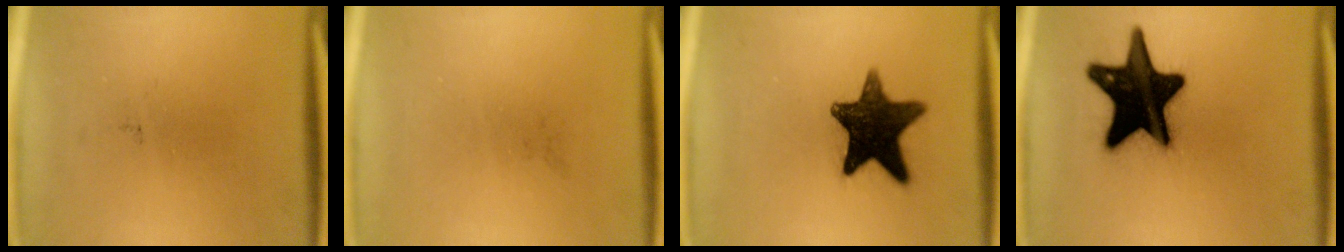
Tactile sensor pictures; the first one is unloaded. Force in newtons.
{"total": 0.0}
{"total": 14.1}
{"total": 20.2}